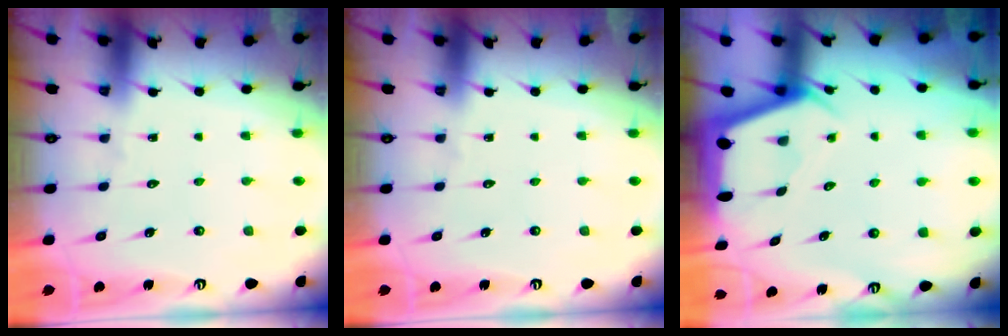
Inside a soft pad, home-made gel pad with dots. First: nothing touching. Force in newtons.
{"total": 0.0}
{"total": 2.5, "press": 2.5, "slide": 0.3}